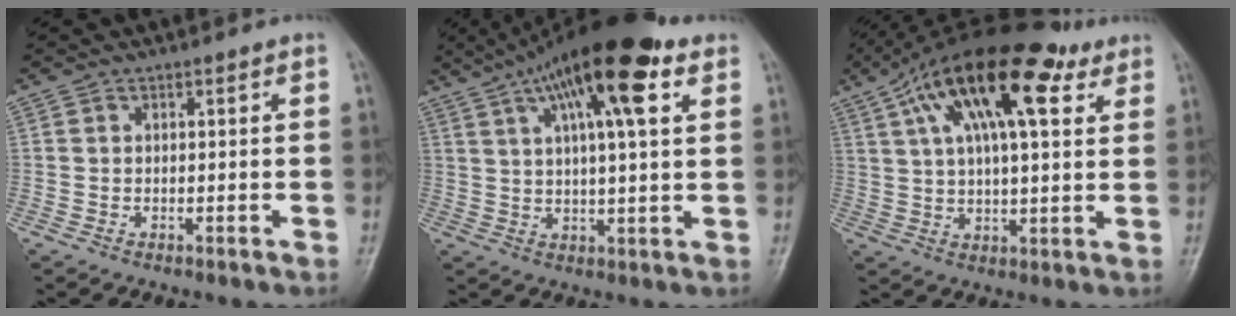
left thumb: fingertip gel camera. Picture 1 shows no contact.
{"total": 17.9, "force": [8.7, 4.9, 14.9], "torque": [-0.235, 0.005, 0.139]}
{"total": 20.8, "force": [9.9, 7.8, 16.6], "torque": [-0.266, 0.008, 0.163]}